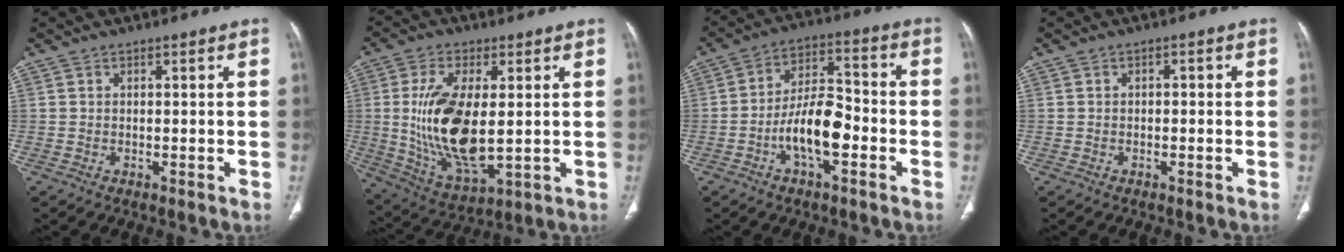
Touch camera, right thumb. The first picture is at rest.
{"total": 17.0, "force": [0.6, 7.6, 15.1], "torque": [-0.295, -0.022, 0.026]}
{"total": 11.3, "force": [-3.9, 5.0, 9.4], "torque": [-0.156, 0.038, -0.073]}
{"total": 0.9, "force": [-0.2, 0.6, 0.7], "torque": [-0.005, 0.003, -0.006]}